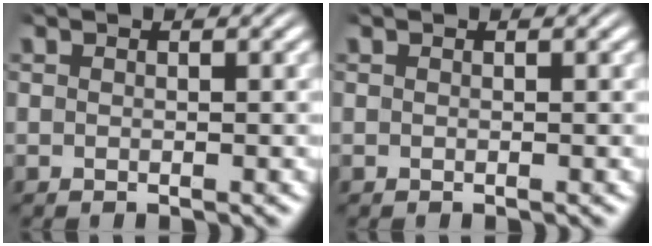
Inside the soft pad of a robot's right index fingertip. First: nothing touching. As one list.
[{"total": 0.0}]